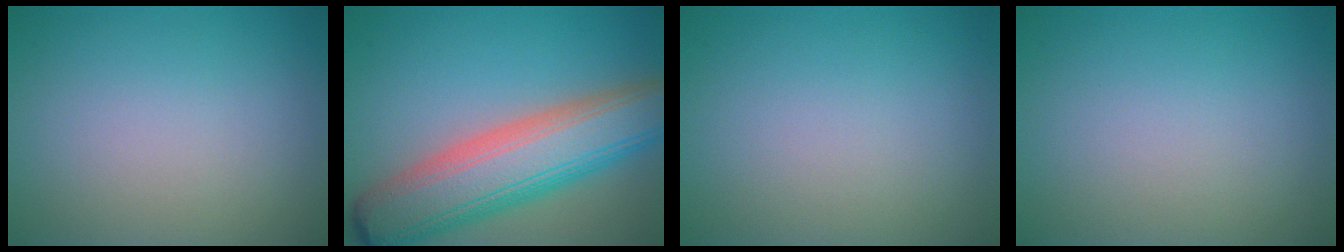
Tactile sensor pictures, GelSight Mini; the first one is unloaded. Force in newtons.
{"total": 10.2, "press": 10.2, "slide": 0.5}
{"total": 0.0}
{"total": 0.0}